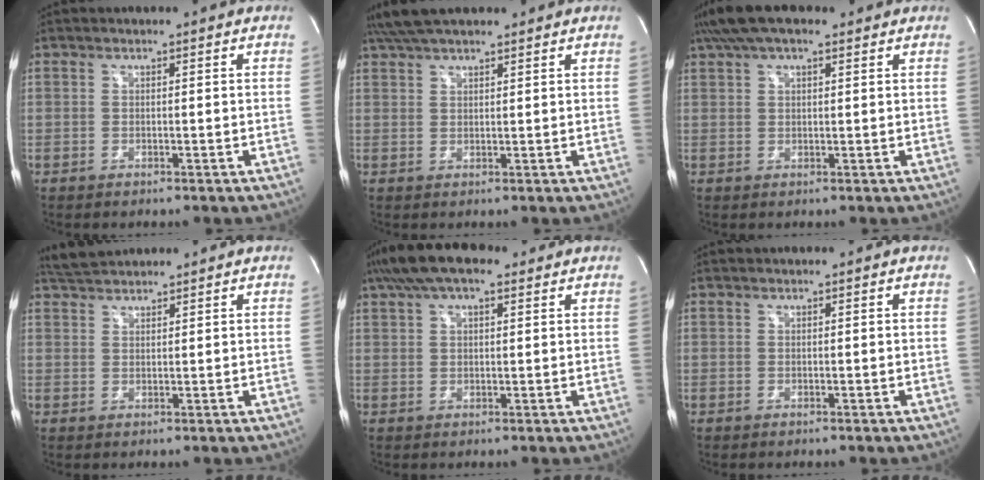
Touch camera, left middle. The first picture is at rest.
{"total": 7.6, "force": [6.3, 1.7, 3.8], "torque": [-0.069, 0.036, 0.114]}
{"total": 7.9, "force": [5.5, 2.7, 5.0], "torque": [-0.098, 0.036, 0.096]}
{"total": 3.7, "force": [3.6, 0.5, 0.7], "torque": [-0.027, 0.022, 0.073]}
{"total": 9.5, "force": [6.4, 3.3, 6.2], "torque": [-0.118, 0.035, 0.108]}
{"total": 0.0}